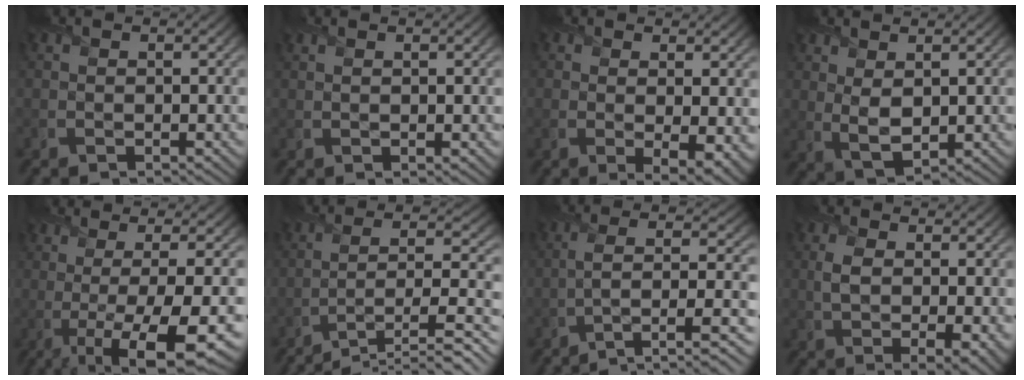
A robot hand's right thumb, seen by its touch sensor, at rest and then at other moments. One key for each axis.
{"total": 1.1, "fx": 0.6, "fy": 0.1, "fz": 0.9, "tx": -0.019, "ty": 0.004, "tz": 0.011}
{"total": 5.1, "fx": 0.4, "fy": 2.0, "fz": 4.6, "tx": -0.074, "ty": -0.019, "tz": 0.018}
{"total": 4.1, "fx": 1.4, "fy": 2.2, "fz": 3.1, "tx": -0.078, "ty": -0.004, "tz": 0.035}
{"total": 12.2, "fx": -2.0, "fy": 2.7, "fz": 11.7, "tx": -0.162, "ty": 0.009, "tz": -0.017}
{"total": 12.7, "fx": -8.3, "fy": 2.8, "fz": 9.2, "tx": -0.148, "ty": 0.013, "tz": -0.123}
{"total": 9.0, "fx": -2.9, "fy": 3.0, "fz": 8.0, "tx": -0.130, "ty": 0.000, "tz": -0.038}
{"total": 7.1, "fx": 1.0, "fy": 3.4, "fz": 6.2, "tx": -0.128, "ty": -0.010, "tz": 0.022}